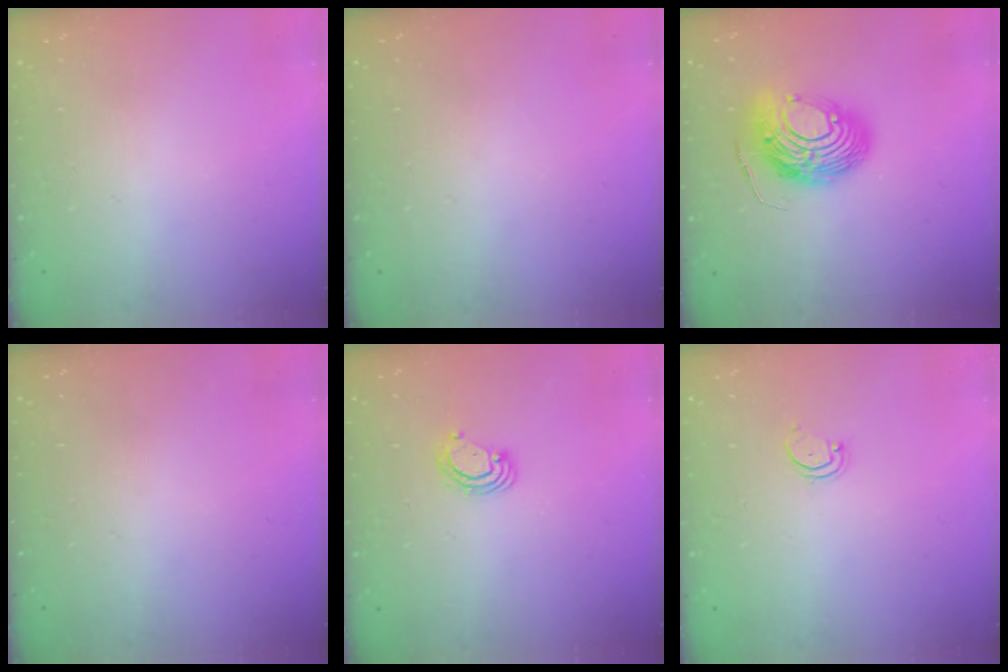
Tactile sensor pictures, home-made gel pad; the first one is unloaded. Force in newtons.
{"total": 0.0}
{"total": 12.4, "press": 12.3, "slide": 1.1}
{"total": 0.0}
{"total": 4.4, "press": 4.4, "slide": 0.5}
{"total": 1.5, "press": 1.5, "slide": 0.1}